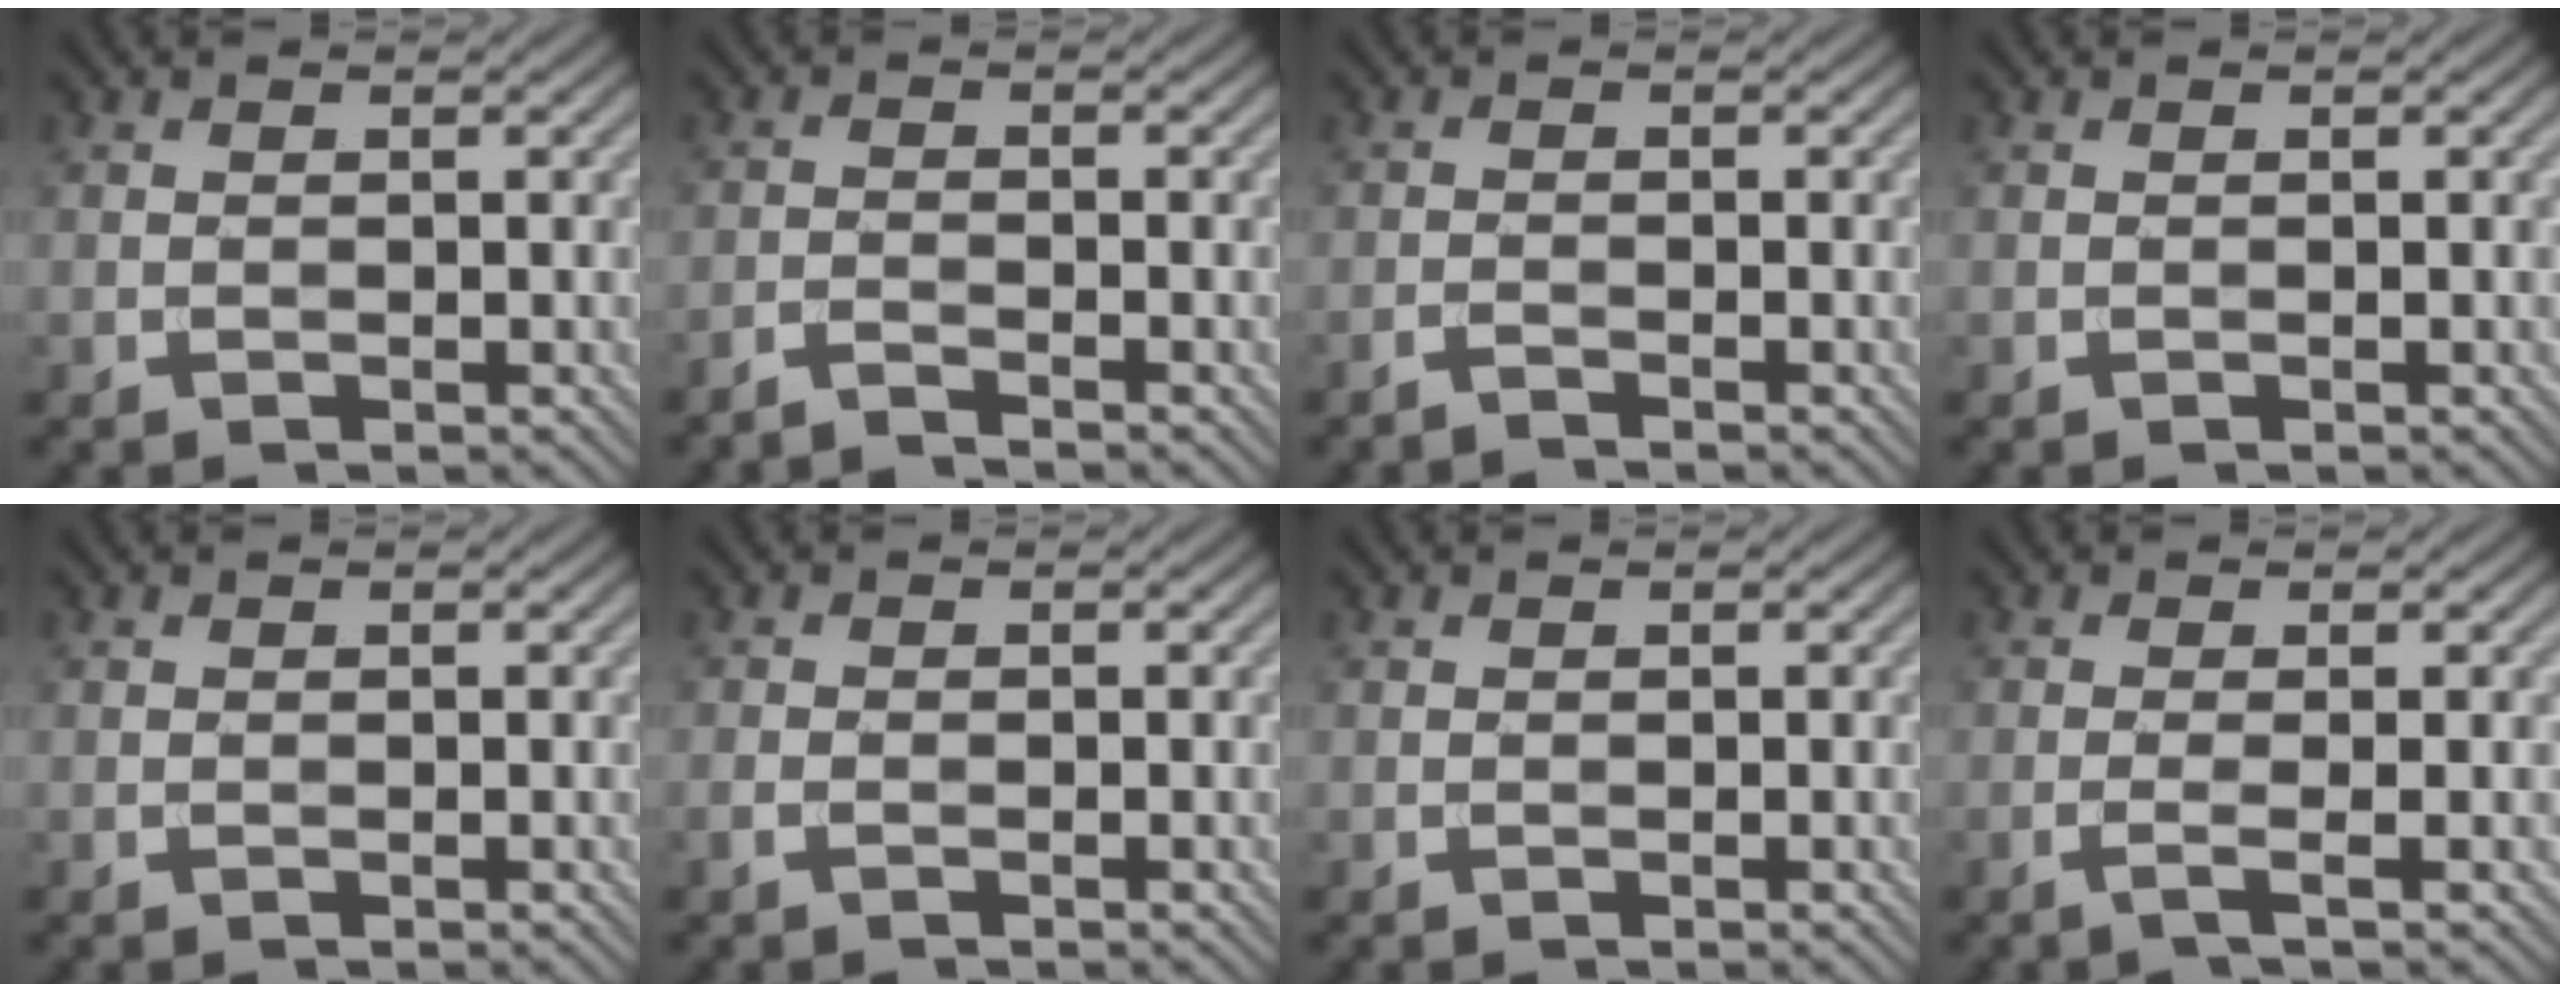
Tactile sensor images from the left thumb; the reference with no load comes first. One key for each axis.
{"total": 2.1, "fx": -1.9, "fy": 0.2, "fz": 0.9, "tx": -0.013, "ty": -0.004, "tz": -0.048}
{"total": 1.2, "fx": -1.1, "fy": 0.0, "fz": 0.5, "tx": -0.009, "ty": 0.000, "tz": -0.027}
{"total": 0.0}
{"total": 0.0}
{"total": 1.0, "fx": -0.6, "fy": 0.4, "fz": 0.6, "tx": -0.017, "ty": -0.001, "tz": -0.013}
{"total": 0.0}
{"total": 1.9, "fx": -0.4, "fy": 0.2, "fz": 1.8, "tx": -0.031, "ty": 0.002, "tz": -0.019}